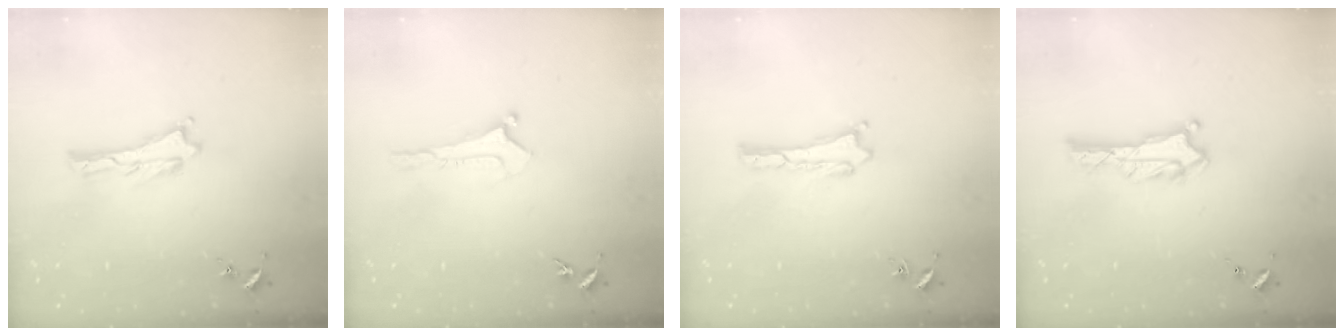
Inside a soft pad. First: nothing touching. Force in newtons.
{"total": 0.0}
{"total": 0.0}
{"total": 1.4, "press": 1.4, "slide": 0.1}